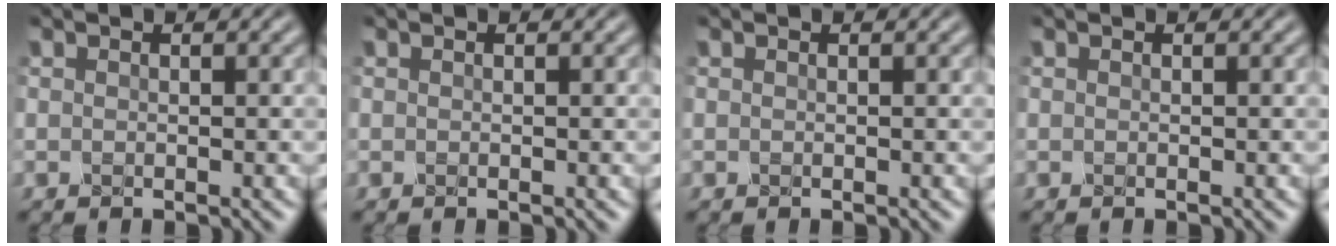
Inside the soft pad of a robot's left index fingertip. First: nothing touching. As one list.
[{"total": 0.0}, {"total": 0.0}, {"total": 0.0}]